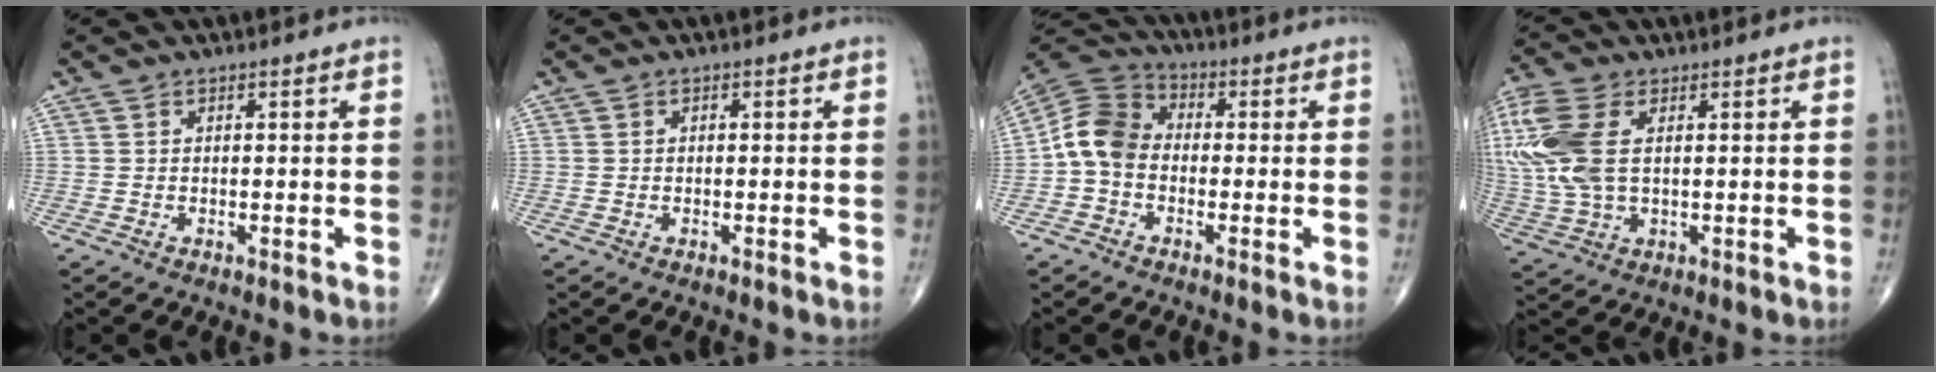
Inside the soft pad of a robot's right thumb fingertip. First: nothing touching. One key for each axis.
{"total": 0.0}
{"total": 8.5, "fx": -1.4, "fy": 6.5, "fz": 5.3, "tx": -0.090, "ty": 0.027, "tz": -0.046}
{"total": 14.3, "fx": 3.0, "fy": 8.1, "fz": 11.4, "tx": -0.300, "ty": 0.009, "tz": 0.063}